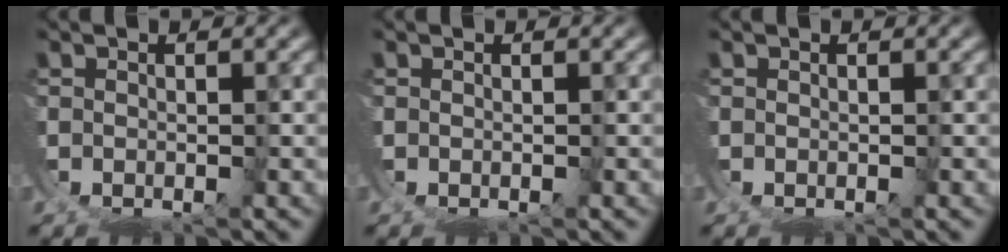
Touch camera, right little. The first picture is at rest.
{"total": 0.0}
{"total": 0.0}